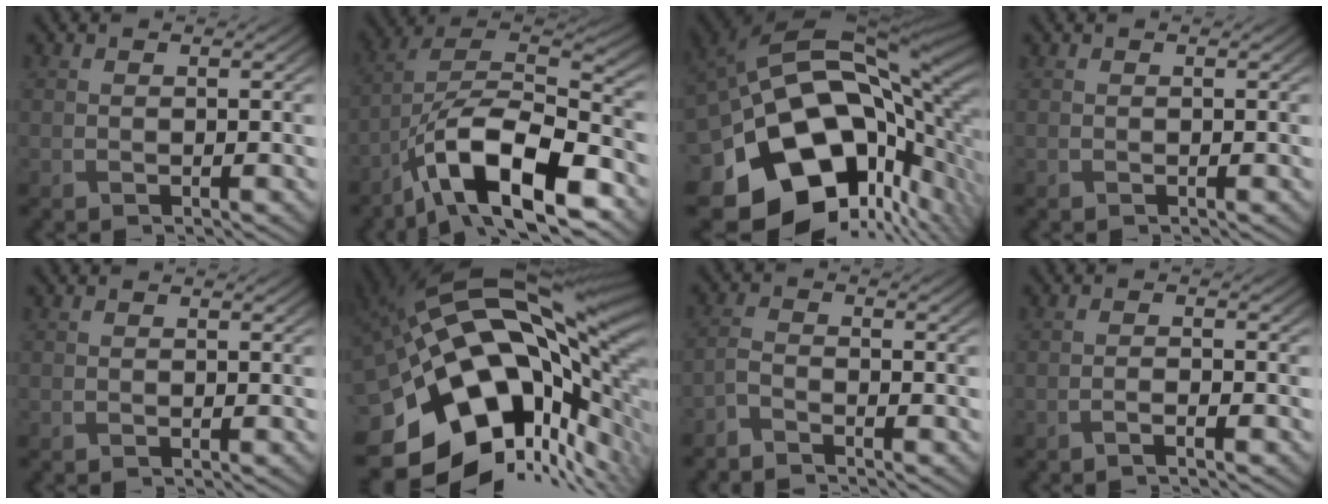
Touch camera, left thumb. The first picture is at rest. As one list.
[{"total": 14.8, "force": [-8.5, 5.2, 10.9], "torque": [-0.207, -0.002, -0.167]}, {"total": 20.4, "force": [-5.3, 13.0, 14.8], "torque": [-0.271, -0.053, -0.061]}, {"total": 0.0}, {"total": 0.0}, {"total": 21.0, "force": [-2.7, 12.3, 16.8], "torque": [-0.329, -0.047, -0.036]}, {"total": 2.5, "force": [-2.3, 0.3, 0.9], "torque": [-0.025, -0.004, -0.057]}, {"total": 1.5, "force": [-0.9, 0.2, 1.2], "torque": [-0.018, 0.005, -0.024]}]